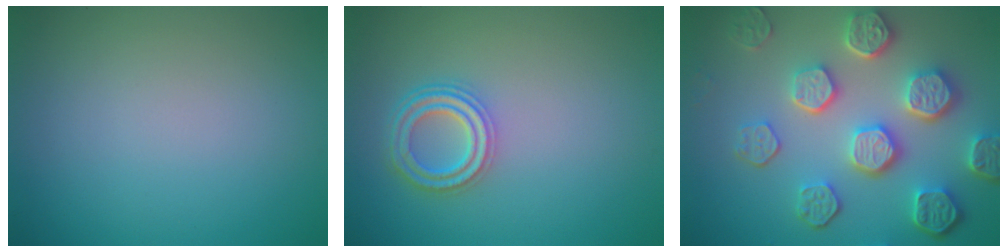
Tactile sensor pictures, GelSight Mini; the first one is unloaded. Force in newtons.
{"total": 3.8, "press": 3.0, "slide": 2.3}
{"total": 7.5, "press": 5.8, "slide": 4.7}